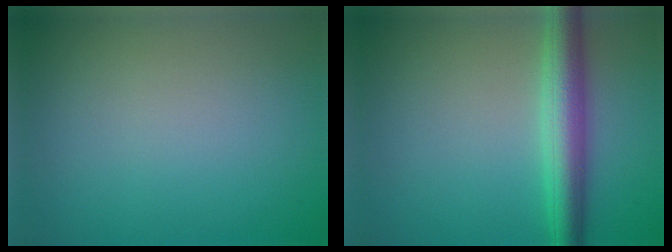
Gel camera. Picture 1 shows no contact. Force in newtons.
{"total": 4.6, "press": 4.6, "slide": 0.1}